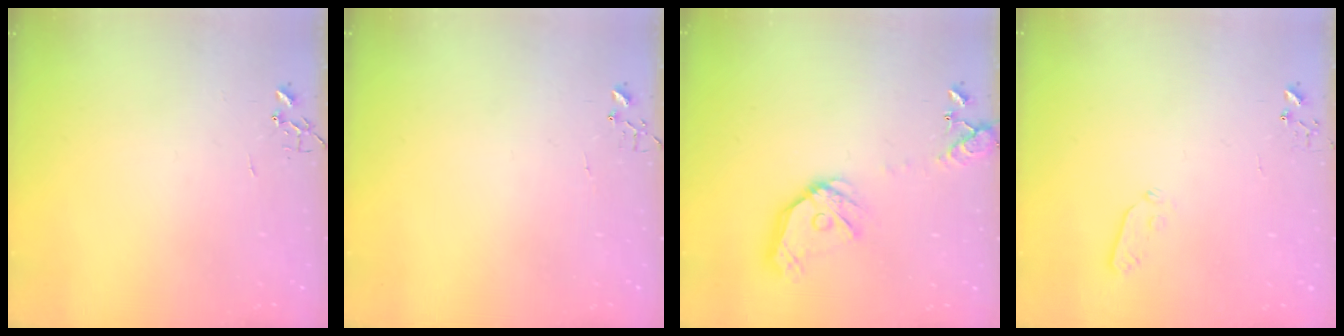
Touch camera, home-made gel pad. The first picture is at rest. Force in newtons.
{"total": 5.0, "press": 5.0, "slide": 0.4}
{"total": 16.8, "press": 16.6, "slide": 2.9}
{"total": 3.5, "press": 3.3, "slide": 1.0}